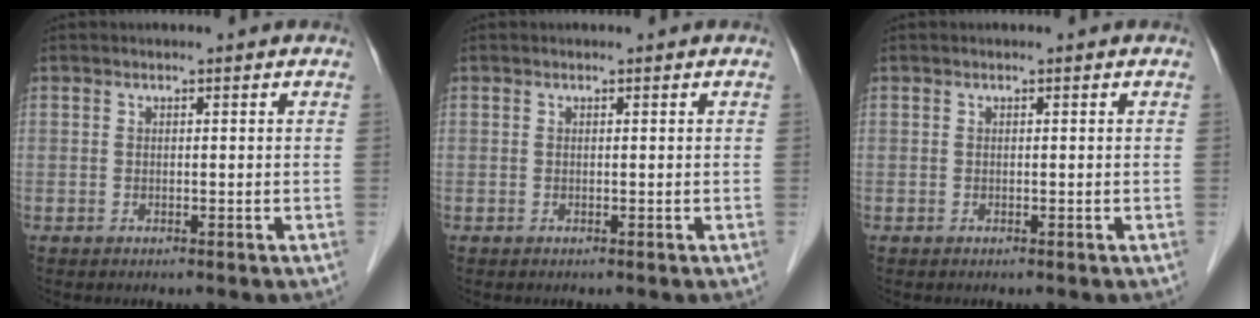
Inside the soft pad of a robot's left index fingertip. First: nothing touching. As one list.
[{"total": 0.0}, {"total": 0.0}]